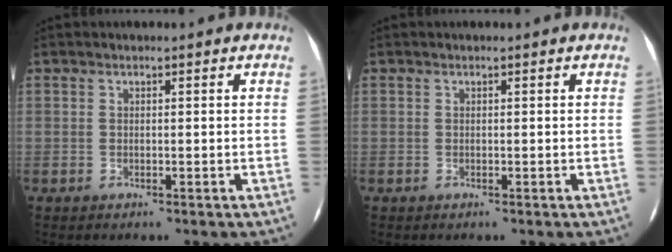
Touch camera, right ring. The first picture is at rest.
{"total": 0.0}